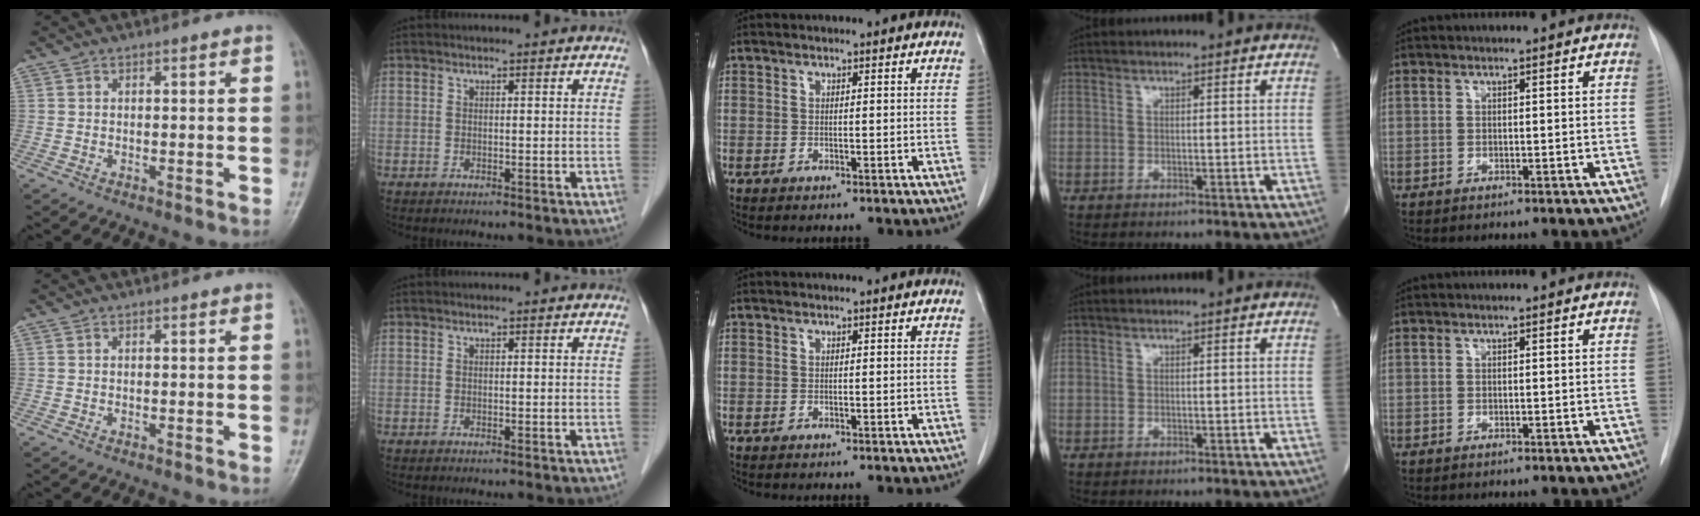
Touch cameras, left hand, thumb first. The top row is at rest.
{}